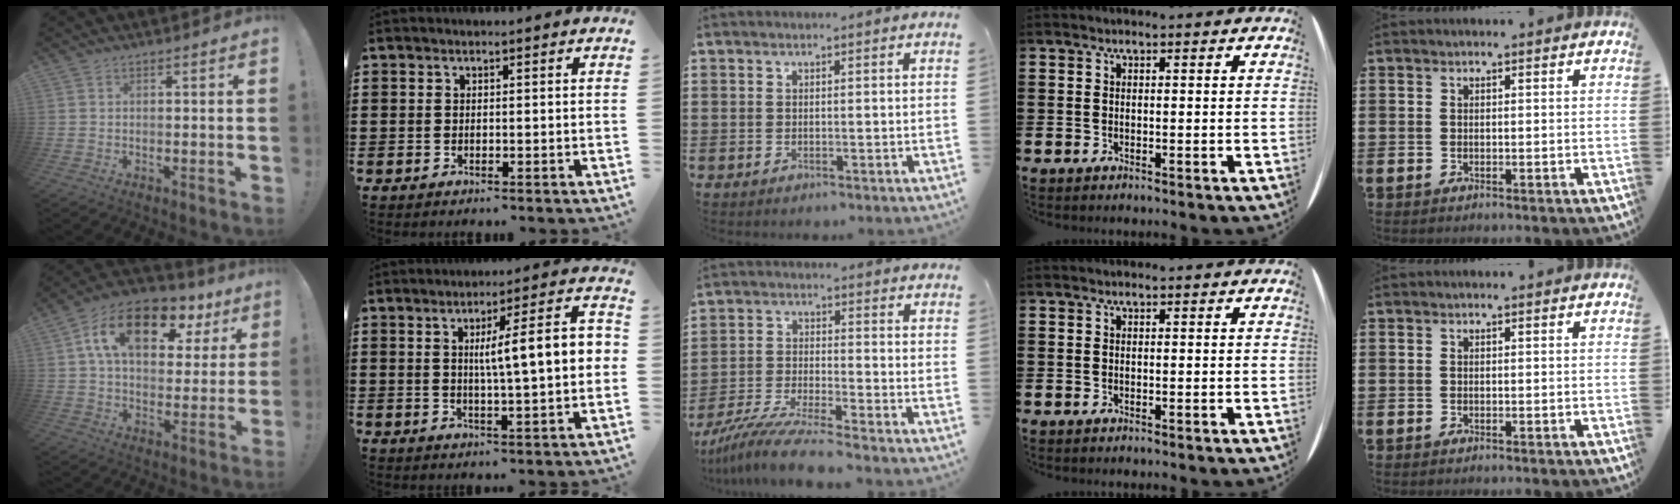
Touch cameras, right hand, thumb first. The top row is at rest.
{"thumb": {"total": 17.6, "force": [8.1, 10.1, 11.9], "torque": [-0.195, -0.027, 0.141]}, "index": {"total": 9.4, "force": [1.1, 1.0, 9.3], "torque": [-0.162, 0.000, 0.011]}, "middle": {"total": 7.6, "force": [-6.9, -0.2, 3.2], "torque": [-0.072, -0.010, -0.134]}}